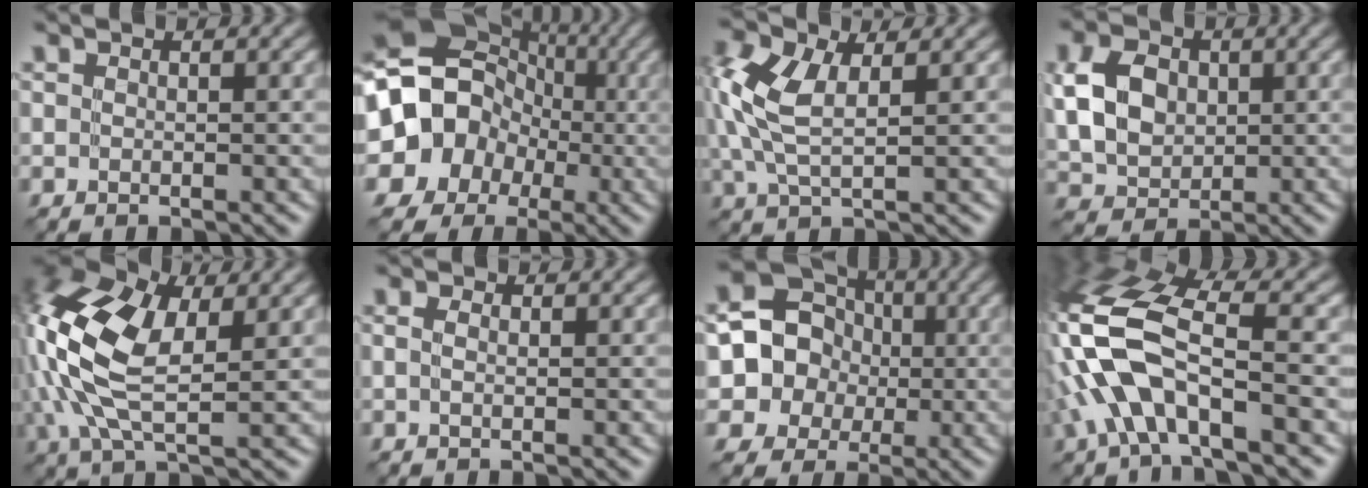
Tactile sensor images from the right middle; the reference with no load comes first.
{"total": 13.4, "force": [-1.6, 12.0, 5.8], "torque": [-0.108, 0.004, -0.060]}
{"total": 6.6, "force": [1.7, 3.5, 5.4], "torque": [-0.143, 0.004, 0.031]}
{"total": 6.0, "force": [0.7, 4.6, 3.8], "torque": [-0.085, 0.008, 0.011]}
{"total": 12.1, "force": [2.4, 6.5, 9.9], "torque": [-0.238, 0.016, 0.040]}
{"total": 1.1, "force": [0.2, 0.6, 0.8], "torque": [-0.017, 0.001, -0.001]}
{"total": 9.4, "force": [-1.0, 8.7, 3.3], "torque": [-0.056, 0.025, -0.036]}
{"total": 9.0, "force": [-2.6, 3.4, 8.0], "torque": [-0.179, 0.017, -0.063]}